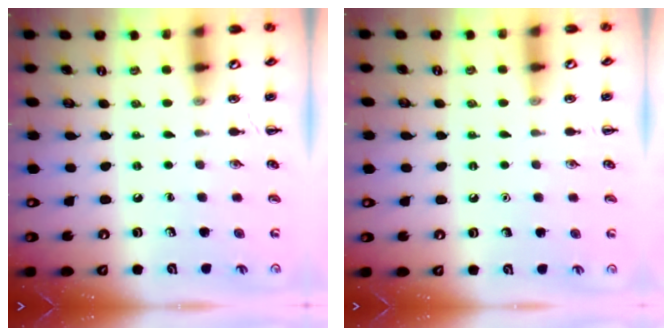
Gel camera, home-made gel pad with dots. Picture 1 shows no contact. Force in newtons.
{"total": 1.6, "press": 1.6, "slide": 0.1}